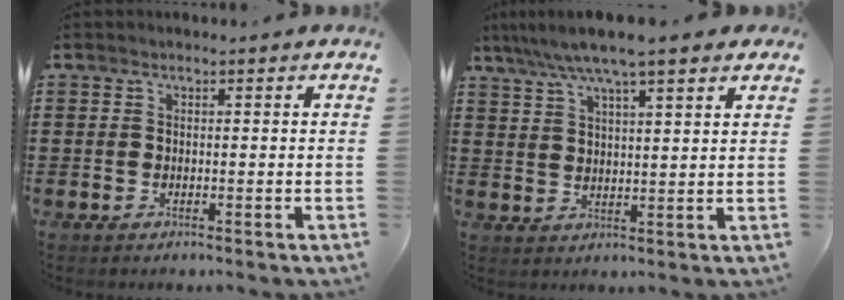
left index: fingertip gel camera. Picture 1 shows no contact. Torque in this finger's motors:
{"motor_torque": [2.14, 0.00, 1.05, 0.21]}